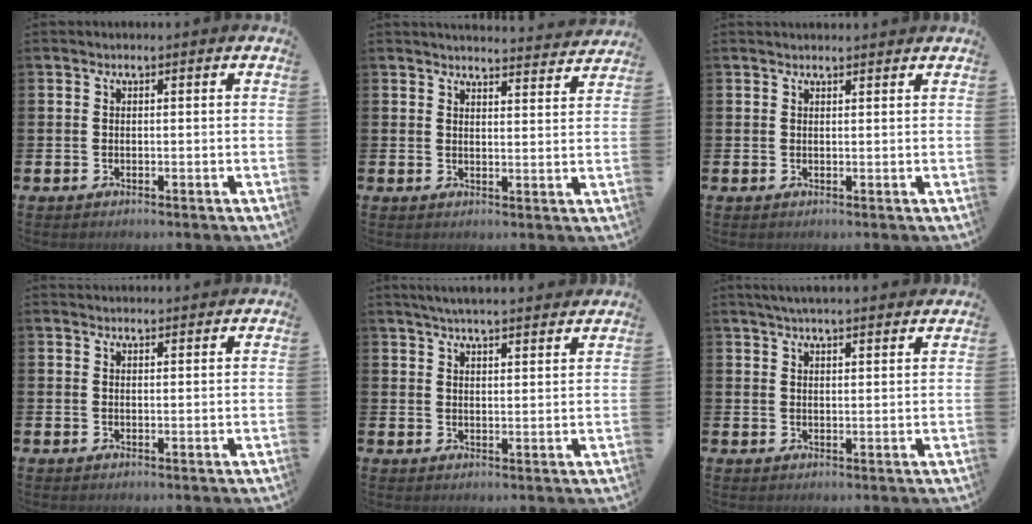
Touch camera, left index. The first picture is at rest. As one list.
[{"total": 3.8, "force": [3.8, 0.0, 0.1], "torque": [-0.003, -0.030, 0.067]}, {"total": 0.9, "force": [0.9, 0.1, 0.1], "torque": [0.005, -0.003, 0.015]}, {"total": 1.7, "force": [1.7, 0.3, -0.1], "torque": [0.006, -0.008, 0.029]}, {"total": 4.6, "force": [4.5, 0.0, 1.0], "torque": [-0.028, -0.020, 0.080]}, {"total": 3.7, "force": [3.6, 0.1, 1.0], "torque": [-0.028, -0.010, 0.065]}]